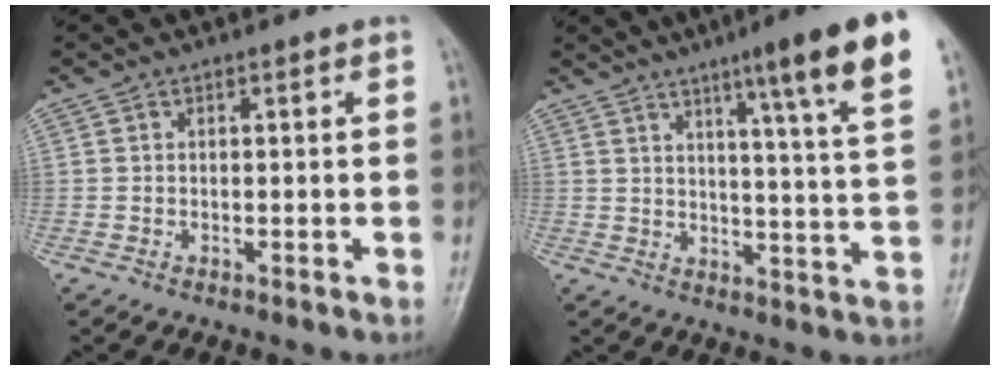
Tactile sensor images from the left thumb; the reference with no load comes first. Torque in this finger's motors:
{"motor_torque": [0.66, 0.55, 1.80, -0.98, 0.10]}